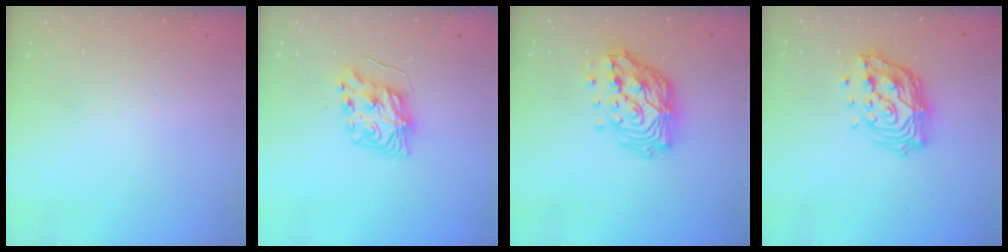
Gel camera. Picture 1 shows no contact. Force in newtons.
{"total": 8.9, "press": 8.9, "slide": 0.9}
{"total": 17.9, "press": 17.8, "slide": 1.7}
{"total": 17.0, "press": 16.9, "slide": 1.5}